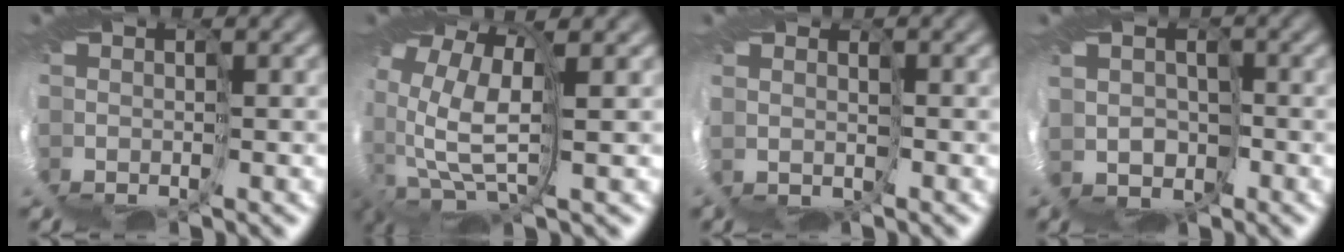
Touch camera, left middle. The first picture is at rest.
{"total": 7.0, "force": [1.5, 3.5, 5.9], "torque": [-0.148, -0.028, 0.046]}
{"total": 1.5, "force": [1.5, 0.2, -0.4], "torque": [0.003, -0.009, 0.030]}
{"total": 1.7, "force": [0.8, 1.4, -0.6], "torque": [0.023, 0.006, -0.008]}